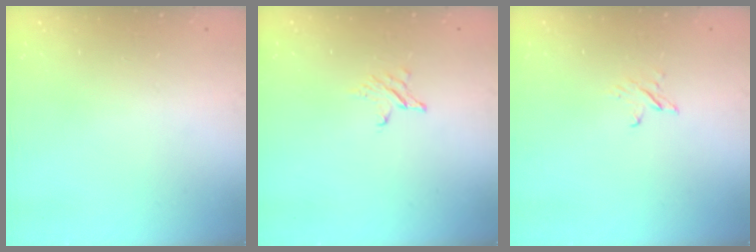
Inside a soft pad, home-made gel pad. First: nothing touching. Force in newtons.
{"total": 2.5, "press": 2.5, "slide": 0.3}
{"total": 2.3, "press": 2.3, "slide": 0.3}